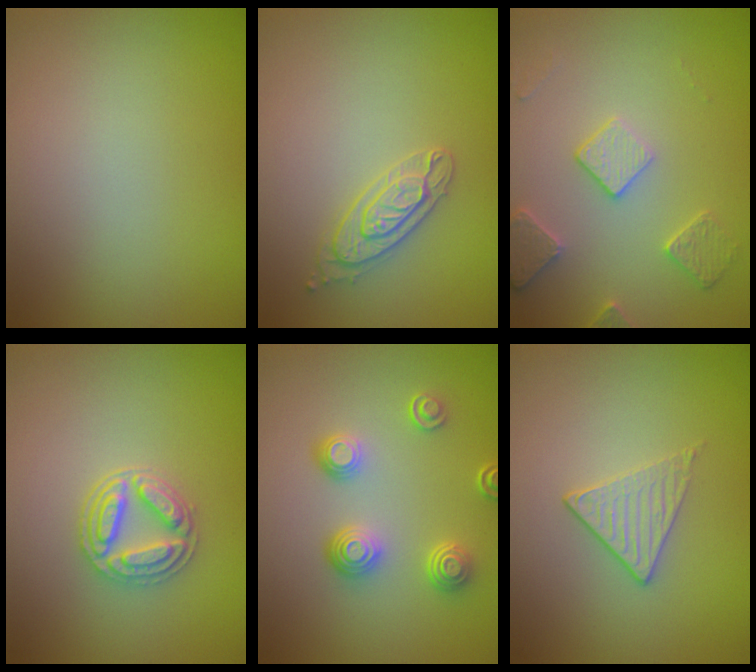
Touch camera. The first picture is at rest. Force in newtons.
{"total": 2.5, "press": 2.4, "slide": 0.2}
{"total": 2.9, "press": 2.9, "slide": 0.1}
{"total": 3.2, "press": 2.9, "slide": 1.3}
{"total": 3.5, "press": 2.8, "slide": 2.2}
{"total": 1.7, "press": 1.4, "slide": 1.0}